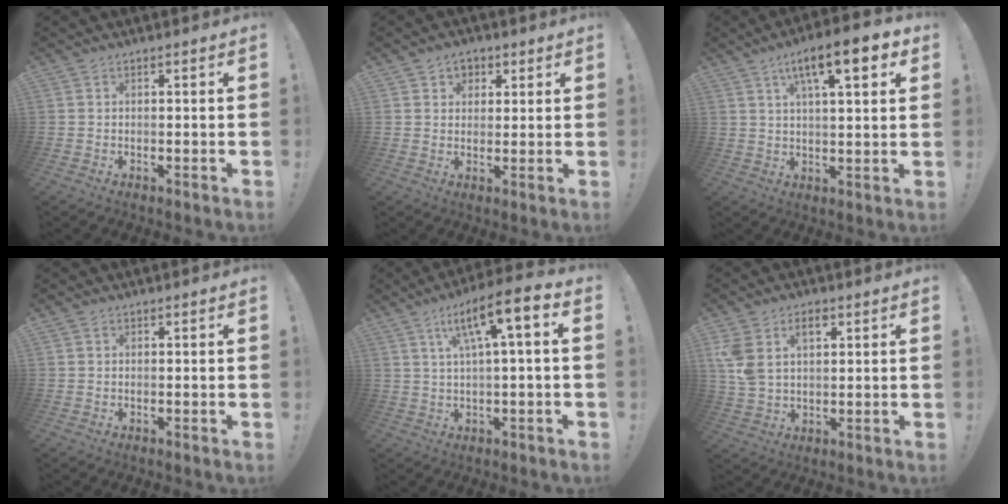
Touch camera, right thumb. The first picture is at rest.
{"total": 4.5, "force": [1.9, 3.9, 1.0], "torque": [-0.008, -0.008, 0.034]}
{"total": 12.6, "force": [5.7, 3.4, 10.8], "torque": [-0.163, -0.017, 0.086]}
{"total": 0.5, "force": [0.3, 0.4, -0.1], "torque": [0.009, -0.002, 0.005]}
{"total": 11.8, "force": [3.7, 1.8, 11.1], "torque": [-0.179, -0.013, 0.050]}
{"total": 8.8, "force": [4.2, 5.4, 5.4], "torque": [-0.098, -0.011, 0.078]}